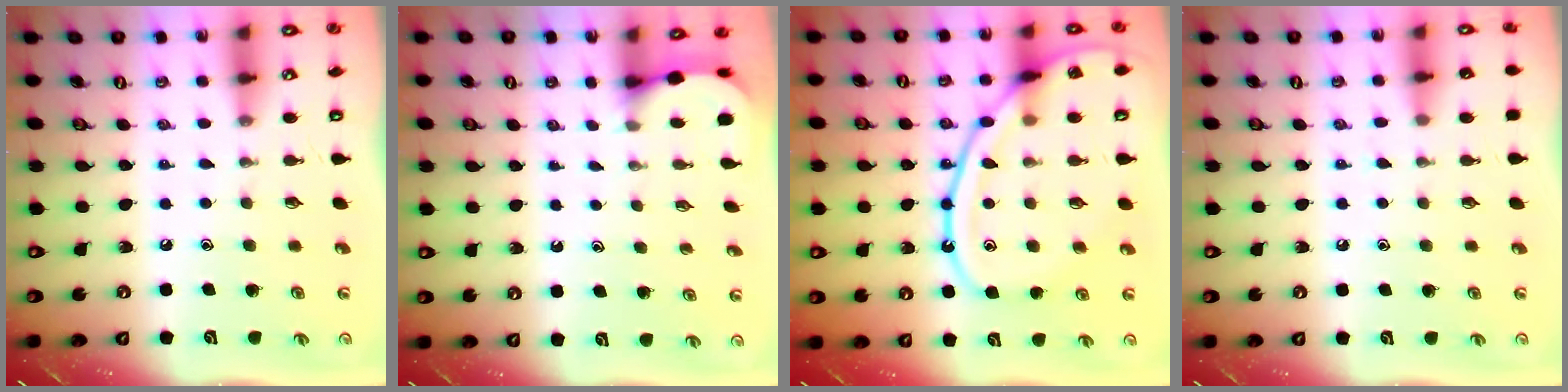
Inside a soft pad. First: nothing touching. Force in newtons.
{"total": 2.6, "press": 2.6, "slide": 0.2}
{"total": 18.2, "press": 18.2, "slide": 1.3}
{"total": 4.5, "press": 4.4, "slide": 0.7}